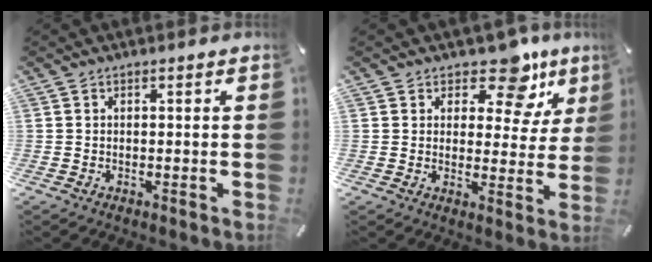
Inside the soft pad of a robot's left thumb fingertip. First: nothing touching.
{"total": 11.2, "force": [7.6, 5.2, 6.3], "torque": [-0.076, -0.052, 0.128]}